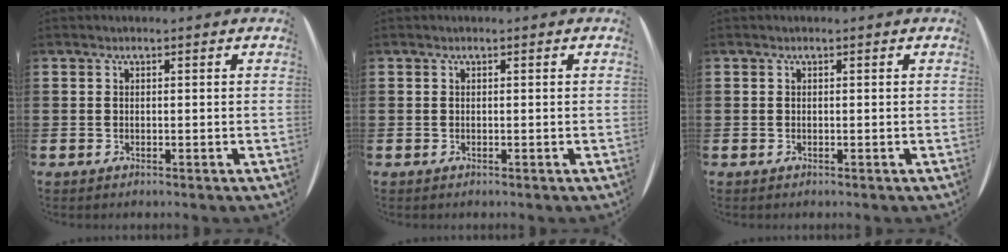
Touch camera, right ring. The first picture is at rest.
{"total": 0.0}
{"total": 0.0}